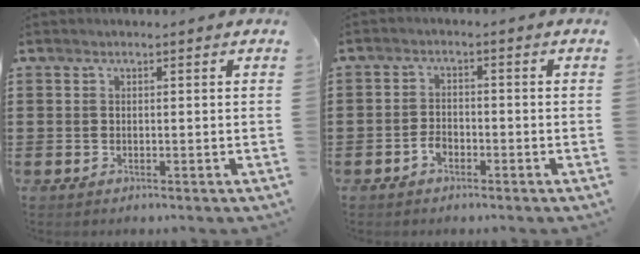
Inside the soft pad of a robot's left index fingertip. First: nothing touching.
{"total": 2.1, "force": [-1.3, 1.3, 1.1], "torque": [-0.024, 0.002, -0.026]}